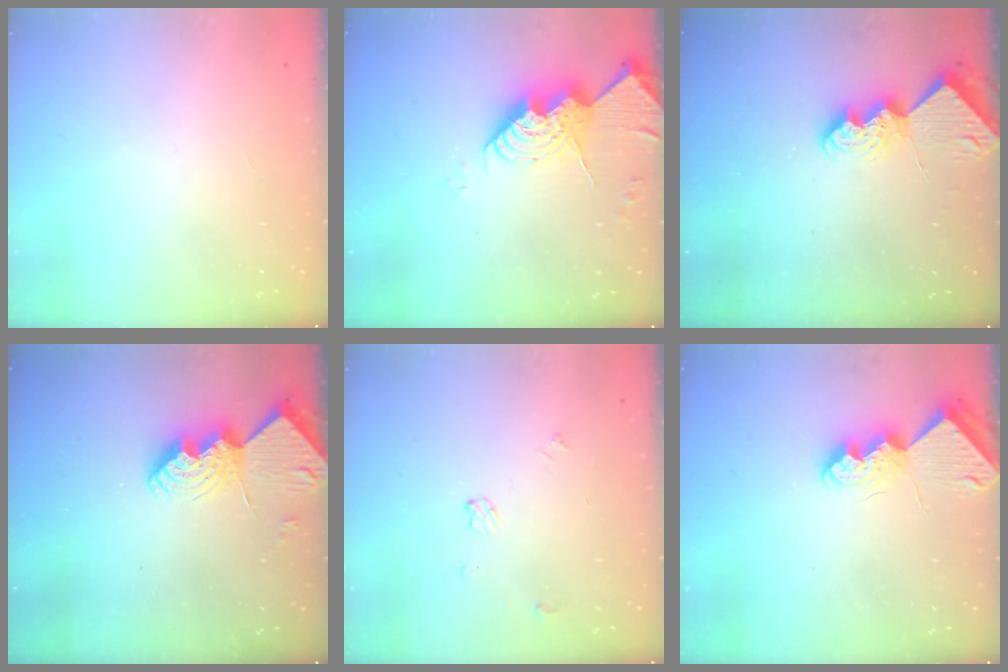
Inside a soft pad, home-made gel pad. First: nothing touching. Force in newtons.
{"total": 14.5, "press": 14.4, "slide": 1.4}
{"total": 8.8, "press": 8.7, "slide": 0.8}
{"total": 12.3, "press": 12.2, "slide": 1.2}
{"total": 4.4, "press": 4.4, "slide": 0.2}
{"total": 8.3, "press": 8.3, "slide": 0.3}